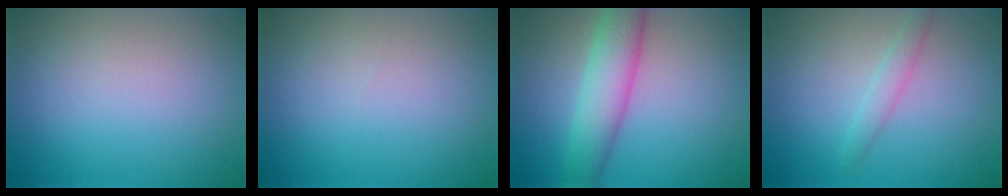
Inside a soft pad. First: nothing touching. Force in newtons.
{"total": 0.0}
{"total": 5.2, "press": 5.2, "slide": 0.1}
{"total": 1.4, "press": 1.4, "slide": 0.1}